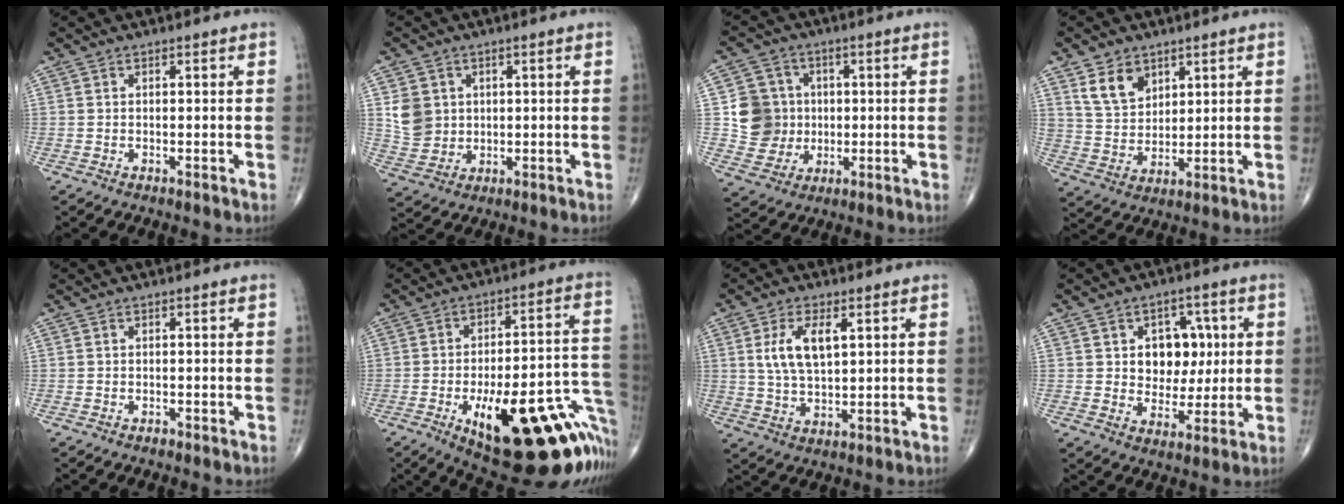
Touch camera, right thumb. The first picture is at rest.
{"total": 6.6, "force": [1.4, 5.9, 2.7], "torque": [-0.031, -0.006, 0.037]}
{"total": 9.8, "force": [0.4, 9.4, 2.6], "torque": [-0.011, 0.007, 0.009]}
{"total": 8.2, "force": [4.6, 5.5, 4.0], "torque": [-0.053, -0.029, 0.095]}
{"total": 0.6, "force": [-0.6, 0.2, 0.1], "torque": [0.000, 0.000, -0.014]}
{"total": 29.9, "force": [-12.5, 10.7, 24.9], "torque": [-0.243, 0.061, -0.160]}
{"total": 8.1, "force": [2.3, 3.8, 6.8], "torque": [-0.131, -0.007, 0.047]}
{"total": 9.7, "force": [1.6, 7.5, 5.9], "torque": [-0.032, -0.003, 0.026]}